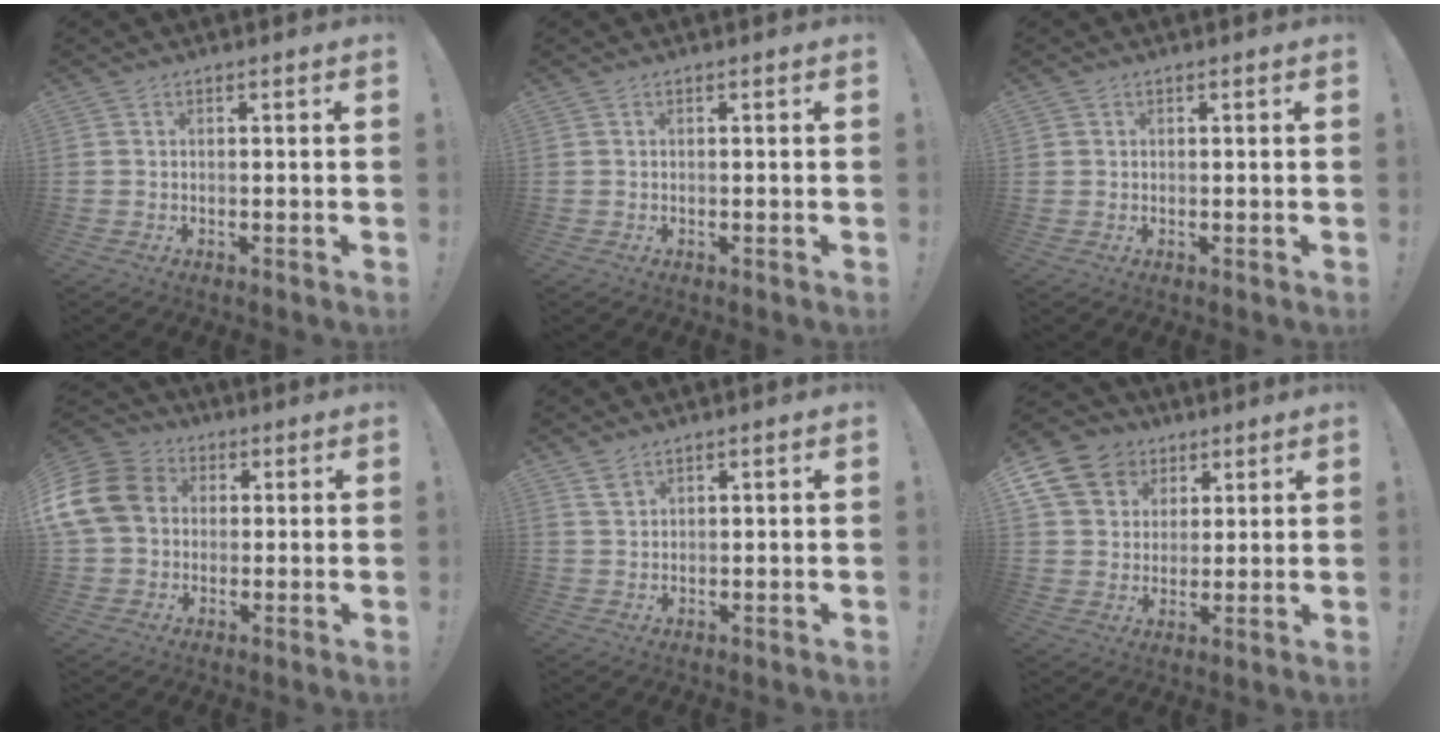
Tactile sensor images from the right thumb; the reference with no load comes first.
{"total": 0.0}
{"total": 0.8, "force": [0.5, 0.6, 0.0], "torque": [0.006, -0.002, 0.008]}
{"total": 16.0, "force": [2.3, 13.0, 9.0], "torque": [-0.174, 0.008, 0.048]}
{"total": 3.0, "force": [2.2, 1.6, 1.3], "torque": [-0.019, -0.010, 0.040]}
{"total": 13.2, "force": [5.6, 10.8, 5.1], "torque": [-0.074, -0.029, 0.117]}